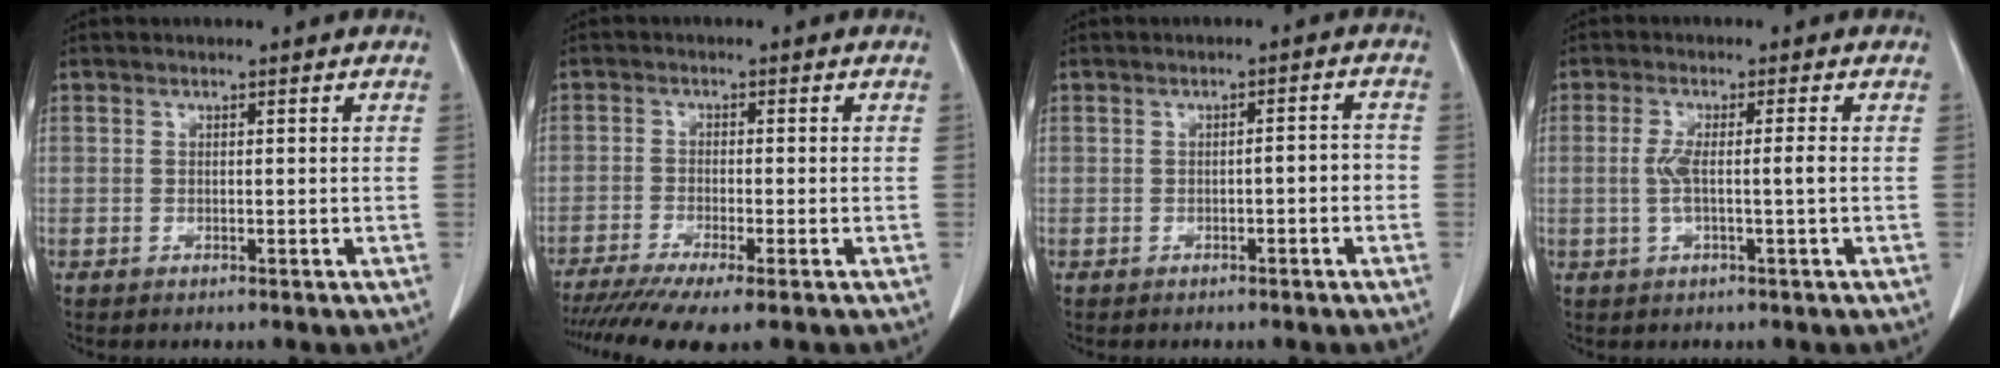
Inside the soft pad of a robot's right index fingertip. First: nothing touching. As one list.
[{"total": 9.5, "force": [-7.1, 0.3, 6.2], "torque": [-0.098, -0.015, -0.115]}, {"total": 2.3, "force": [-0.8, 0.7, 2.1], "torque": [-0.027, 0.008, -0.010]}, {"total": 4.0, "force": [-0.4, -0.1, 4.0], "torque": [-0.084, 0.003, -0.005]}]